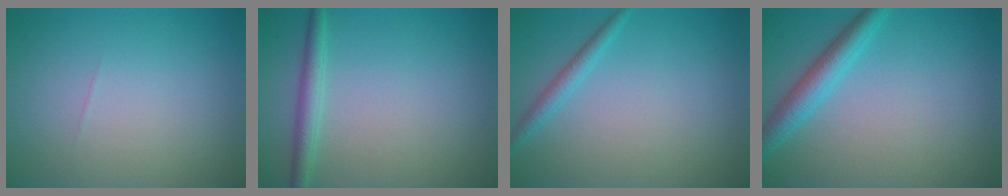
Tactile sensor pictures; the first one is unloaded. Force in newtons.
{"total": 2.1, "press": 2.1, "slide": 0.0}
{"total": 1.5, "press": 1.5, "slide": 0.0}
{"total": 3.2, "press": 3.2, "slide": 0.1}